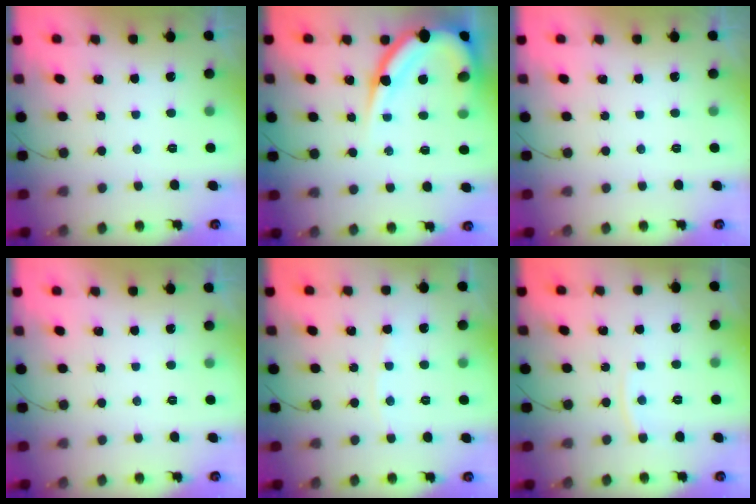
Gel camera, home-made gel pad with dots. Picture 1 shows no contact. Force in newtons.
{"total": 14.6, "press": 14.5, "slide": 1.0}
{"total": 0.0}
{"total": 0.0}
{"total": 2.0, "press": 2.0, "slide": 0.4}
{"total": 4.1, "press": 4.1, "slide": 0.2}